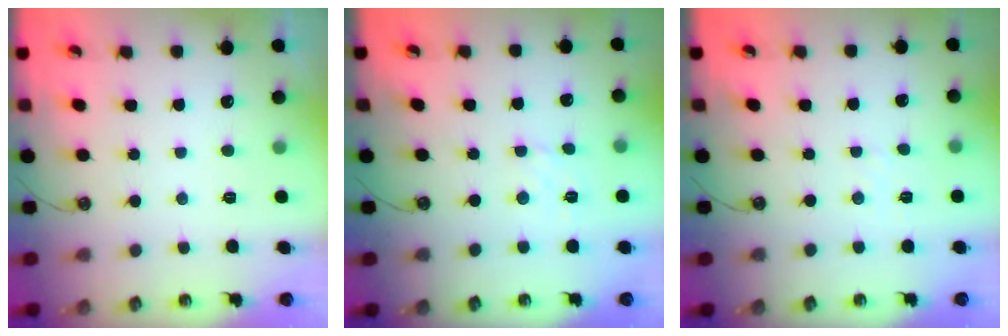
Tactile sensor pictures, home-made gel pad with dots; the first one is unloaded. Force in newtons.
{"total": 1.8, "press": 1.7, "slide": 0.6}
{"total": 2.1, "press": 2.1, "slide": 0.4}